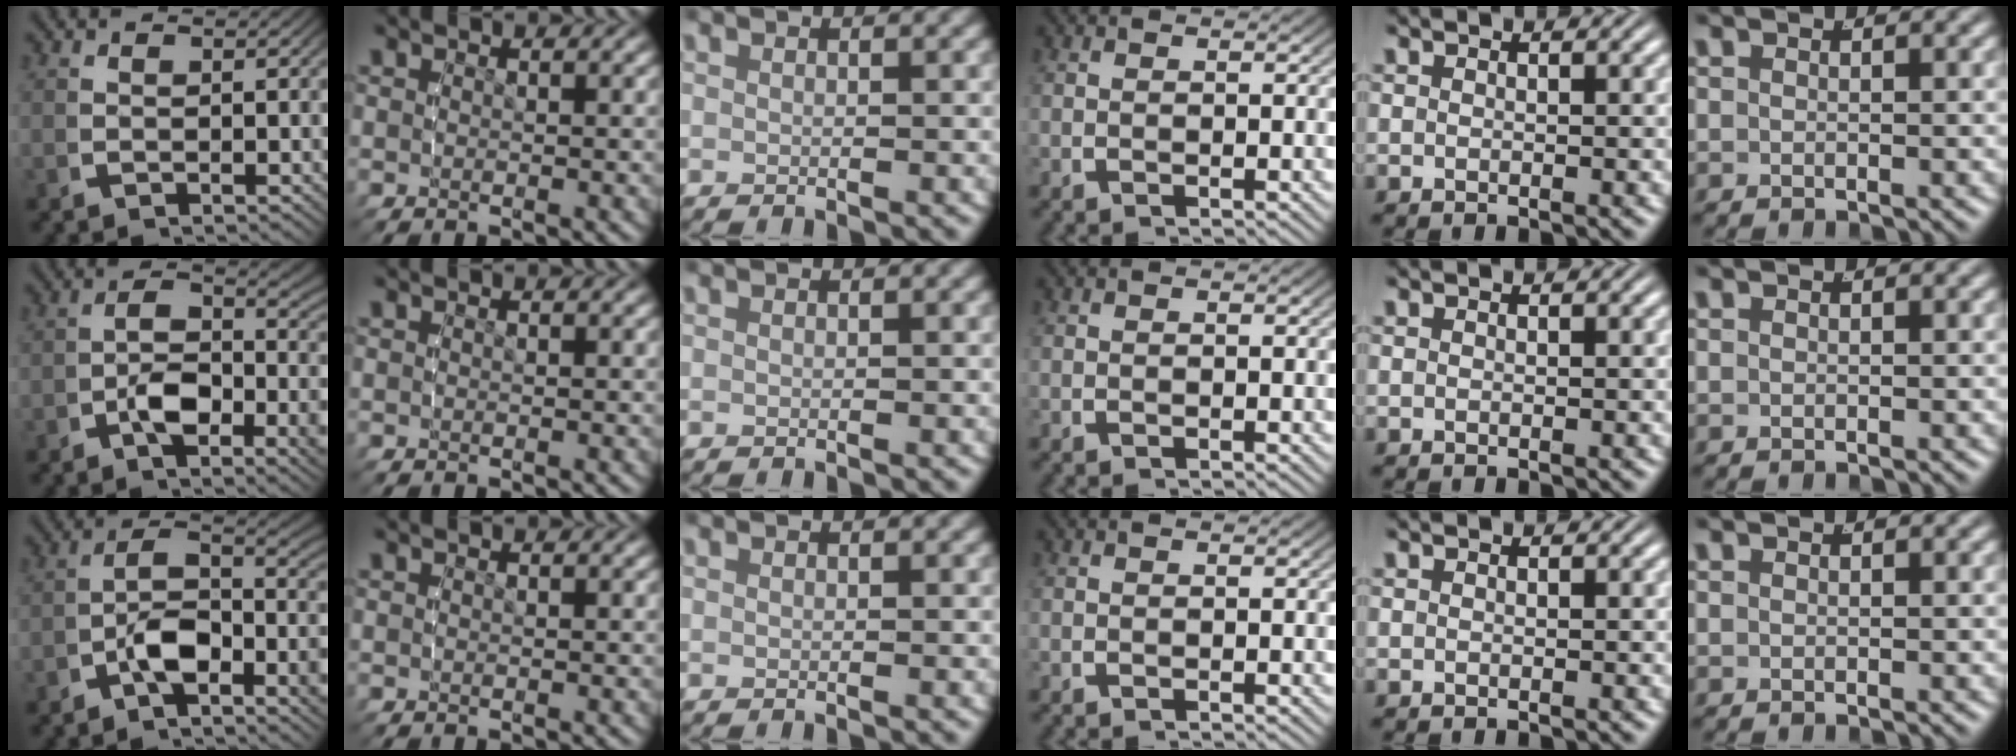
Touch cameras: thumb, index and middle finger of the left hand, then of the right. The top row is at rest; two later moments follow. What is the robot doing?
{"motion": "lift_and_place", "object": "stress ball aka squeeze ball"}